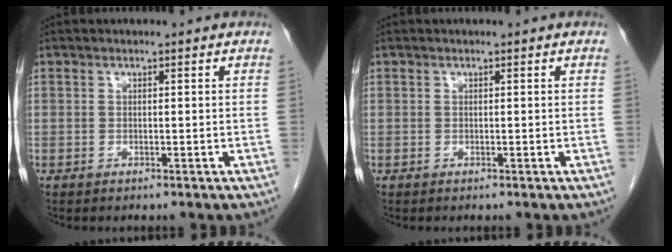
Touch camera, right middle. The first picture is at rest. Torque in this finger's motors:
{"motor_torque": [-0.14, 0.02, -0.03, 0.00]}